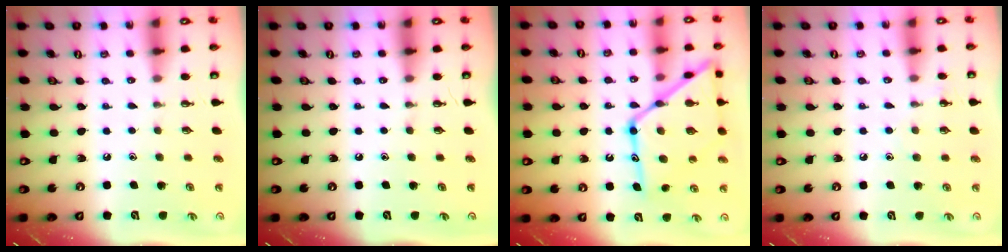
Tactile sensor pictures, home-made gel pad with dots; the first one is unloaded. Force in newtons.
{"total": 0.0}
{"total": 21.3, "press": 21.2, "slide": 1.9}
{"total": 4.8, "press": 4.8, "slide": 0.5}